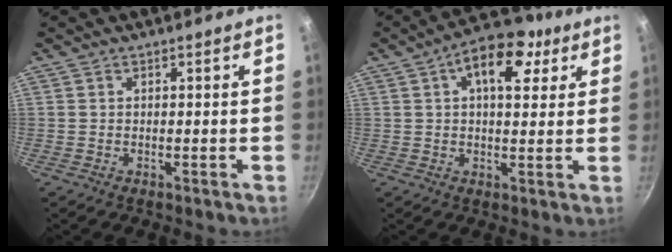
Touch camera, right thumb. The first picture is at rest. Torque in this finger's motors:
{"motor_torque": [0.29, 0.28, 0.15, 0.02, 0.04]}